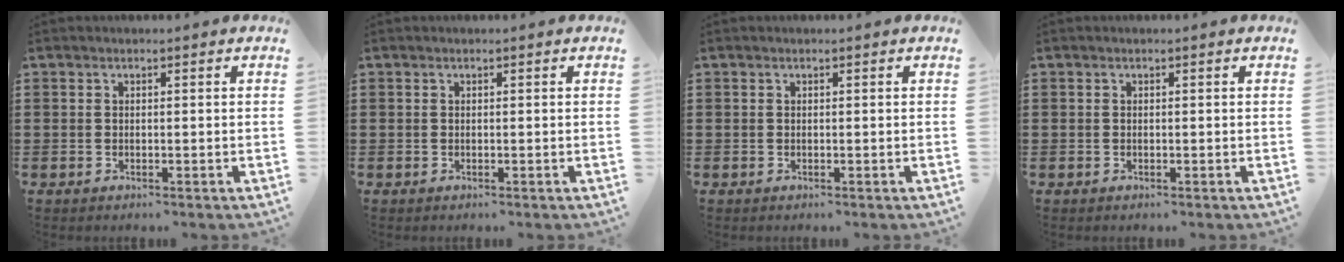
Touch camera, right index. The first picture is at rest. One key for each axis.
{"total": 0.0}
{"total": 0.0}
{"total": 0.0}